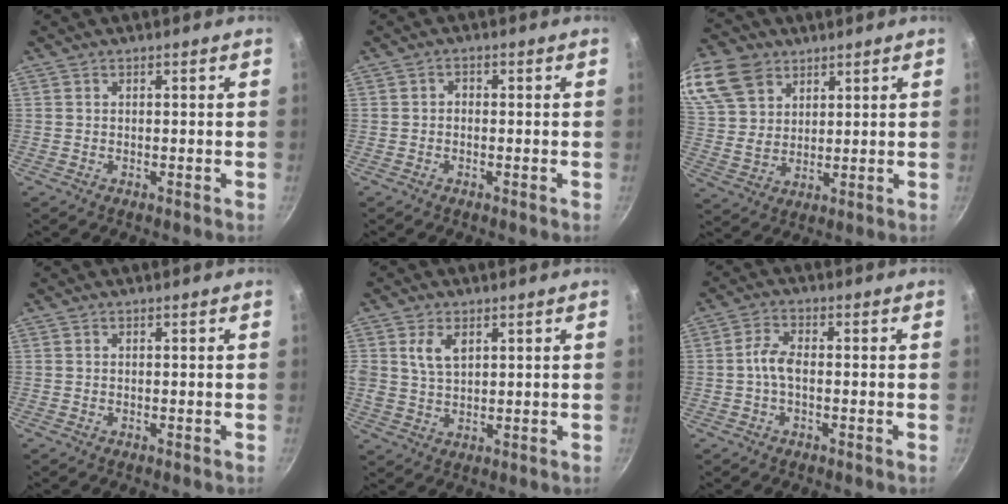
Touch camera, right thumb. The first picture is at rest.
{"total": 1.1, "force": [-0.4, 0.8, 0.6], "torque": [-0.010, 0.006, -0.009]}
{"total": 16.5, "force": [9.2, 11.6, 7.3], "torque": [-0.155, -0.006, 0.182]}
{"total": 0.0}
{"total": 5.3, "force": [2.1, 3.2, 3.6], "torque": [-0.063, -0.009, 0.040]}
{"total": 4.0, "force": [-0.7, 2.0, 3.4], "torque": [-0.069, 0.018, -0.019]}